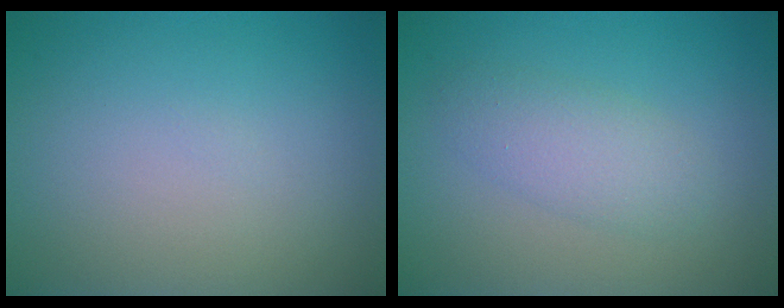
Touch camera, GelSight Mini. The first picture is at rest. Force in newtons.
{"total": 2.8, "press": 2.8, "slide": 0.1}